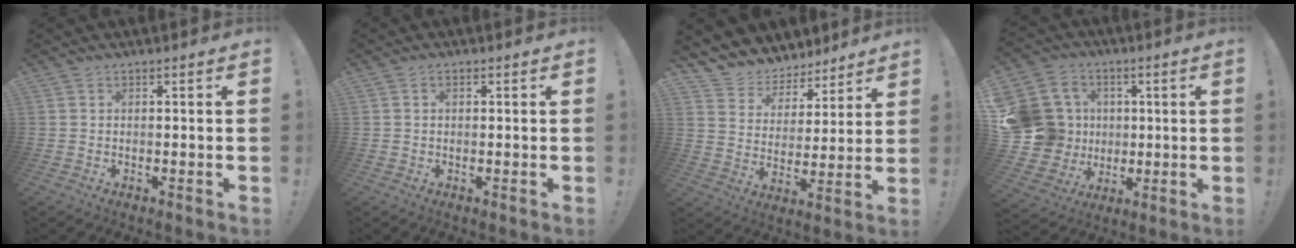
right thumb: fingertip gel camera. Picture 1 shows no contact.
{"total": 0.8, "force": [0.1, 0.5, 0.6], "torque": [-0.004, -0.001, -0.001]}
{"total": 8.0, "force": [6.4, 4.8, 0.5], "torque": [-0.018, -0.065, 0.123]}
{"total": 18.6, "force": [1.3, 16.9, 7.6], "torque": [-0.138, 0.010, 0.056]}